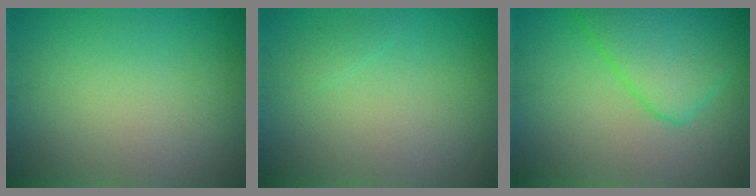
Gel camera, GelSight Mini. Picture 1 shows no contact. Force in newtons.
{"total": 0.5, "press": 0.5, "slide": 0.1}
{"total": 7.0, "press": 7.0, "slide": 0.3}